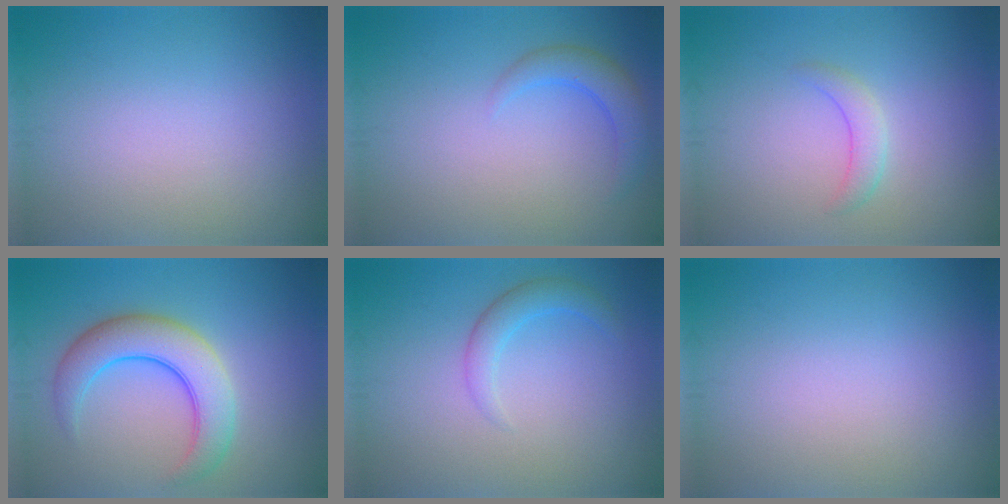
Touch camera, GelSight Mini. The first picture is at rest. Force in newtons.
{"total": 2.6, "press": 2.5, "slide": 0.2}
{"total": 1.7, "press": 1.7, "slide": 0.0}
{"total": 5.8, "press": 5.8, "slide": 0.1}
{"total": 2.0, "press": 2.0, "slide": 0.2}
{"total": 0.0}